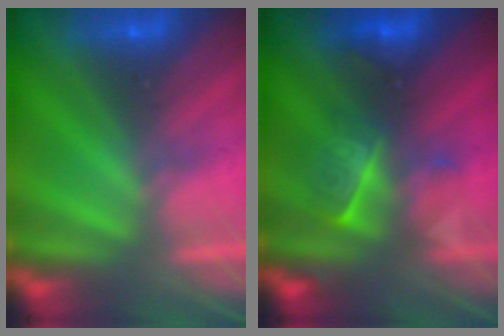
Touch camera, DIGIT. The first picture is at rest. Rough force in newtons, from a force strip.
{"total": 2.5}